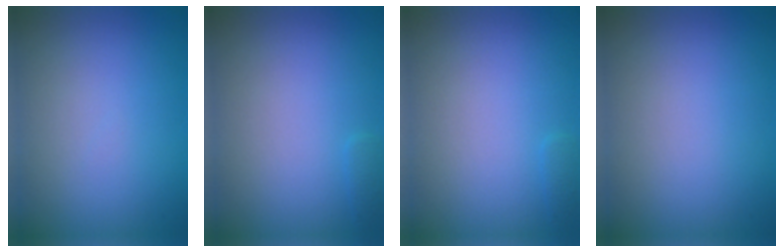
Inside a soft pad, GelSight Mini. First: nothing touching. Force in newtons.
{"total": 0.5, "press": 0.5, "slide": 0.1}
{"total": 0.5, "press": 0.5, "slide": 0.1}
{"total": 0.0}